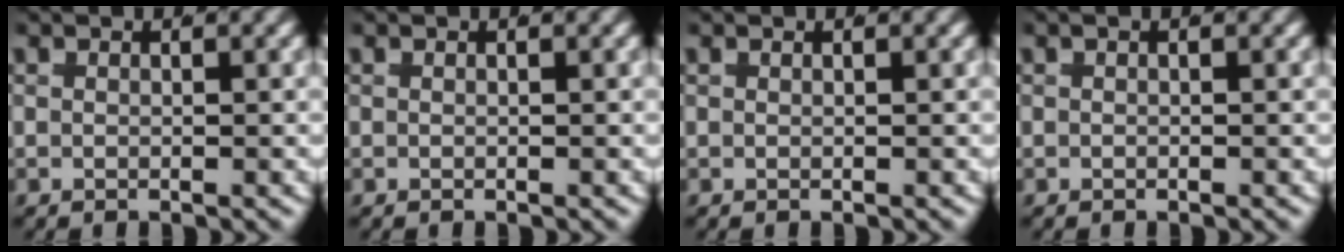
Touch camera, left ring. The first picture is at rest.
{"total": 0.0}
{"total": 0.0}
{"total": 0.6, "force": [0.1, 0.3, 0.5], "torque": [-0.007, 0.007, -0.004]}